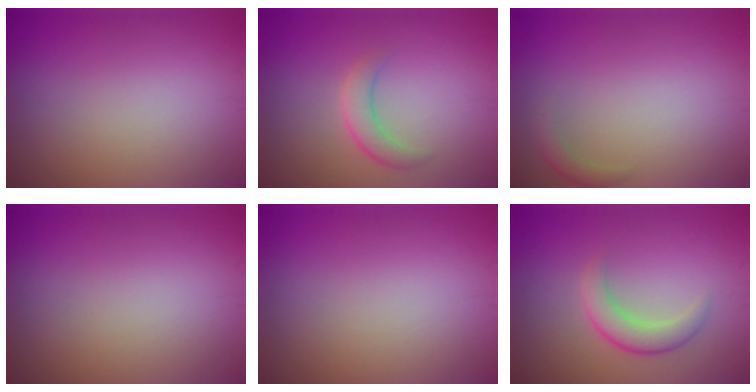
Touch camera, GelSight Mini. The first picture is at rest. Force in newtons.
{"total": 2.3, "press": 2.3, "slide": 0.0}
{"total": 1.0, "press": 1.0, "slide": 0.0}
{"total": 0.0}
{"total": 0.0}
{"total": 2.9, "press": 2.9, "slide": 0.2}